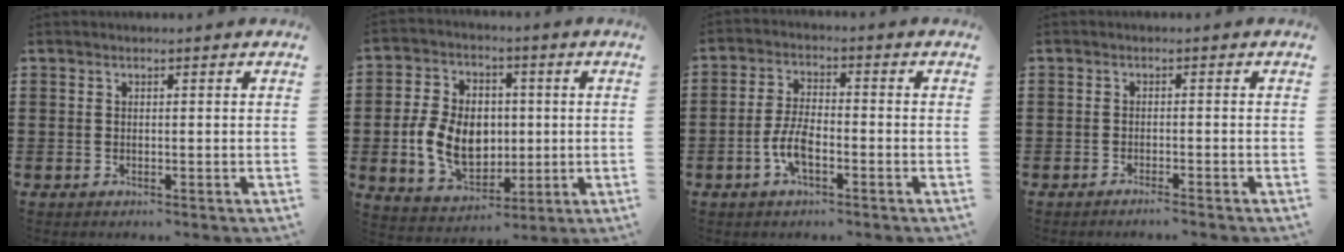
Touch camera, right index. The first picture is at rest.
{"total": 10.0, "force": [-0.7, 7.6, 6.5], "torque": [-0.141, 0.010, -0.016]}
{"total": 5.6, "force": [-2.3, 2.1, 4.7], "torque": [-0.115, -0.005, -0.050]}
{"total": 1.6, "force": [-1.5, -0.4, 0.3], "torque": [-0.006, -0.001, -0.029]}